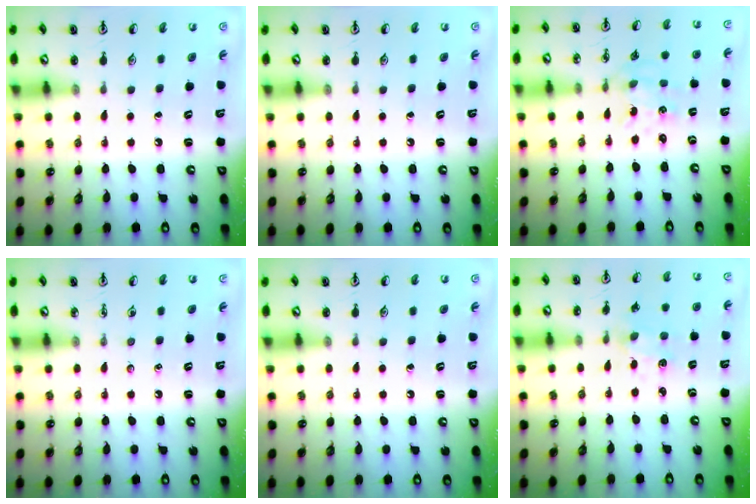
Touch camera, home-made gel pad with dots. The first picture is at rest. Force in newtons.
{"total": 0.0}
{"total": 1.1, "press": 1.1, "slide": 0.1}
{"total": 0.0}
{"total": 0.0}
{"total": 2.1, "press": 2.1, "slide": 0.3}